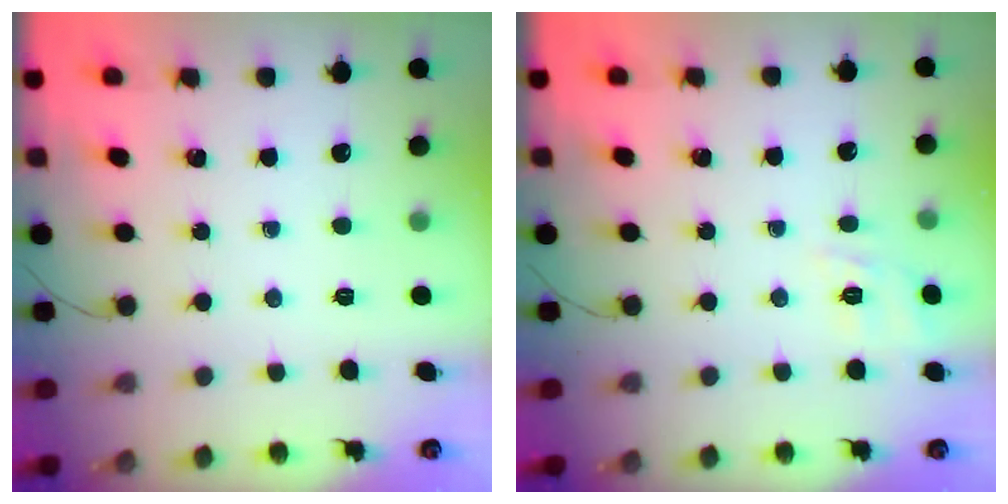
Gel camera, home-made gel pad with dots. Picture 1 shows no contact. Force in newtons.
{"total": 2.4, "press": 1.4, "slide": 2.0}